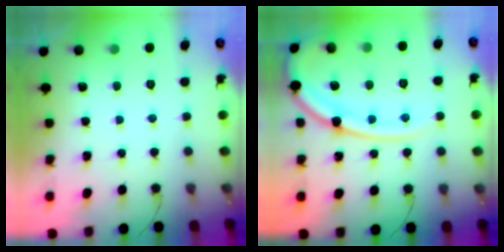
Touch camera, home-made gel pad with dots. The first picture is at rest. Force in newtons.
{"total": 15.9, "press": 15.9, "slide": 1.4}